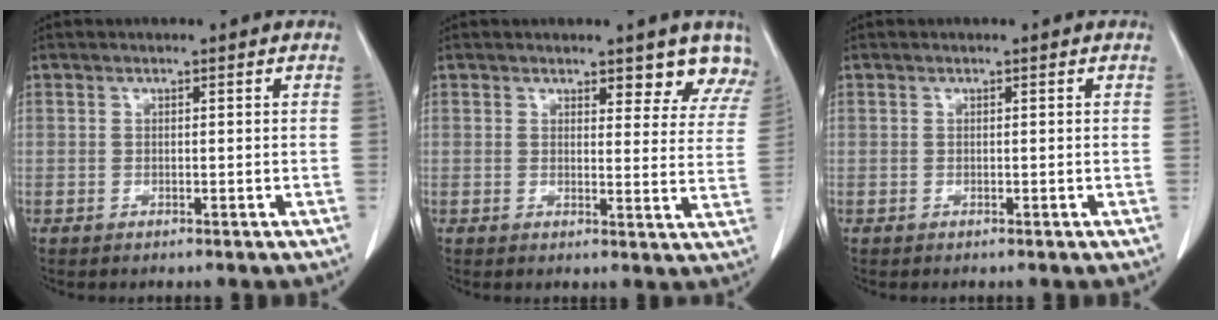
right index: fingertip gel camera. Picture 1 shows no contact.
{"total": 6.8, "force": [6.1, 2.2, 2.2], "torque": [0.003, -0.021, 0.050]}
{"total": 0.0}